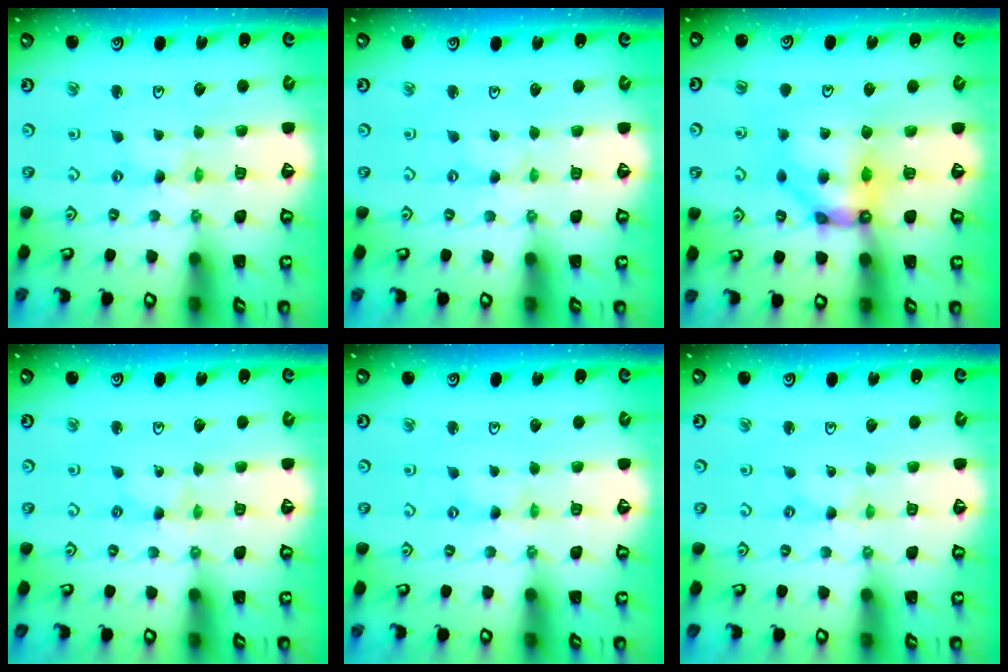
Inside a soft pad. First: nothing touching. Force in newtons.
{"total": 0.0}
{"total": 9.6, "press": 9.6, "slide": 1.3}
{"total": 0.0}
{"total": 0.0}
{"total": 0.0}